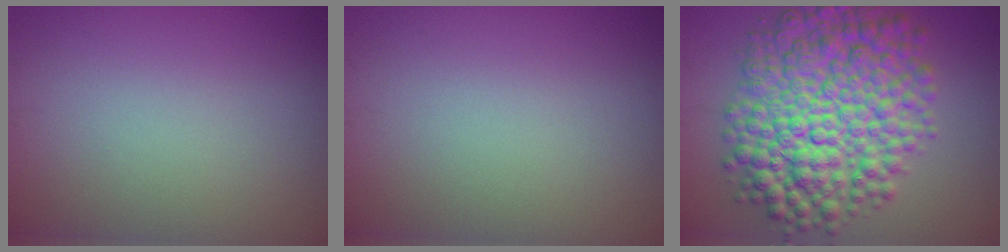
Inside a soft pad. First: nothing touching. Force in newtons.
{"total": 0.0}
{"total": 11.3, "press": 11.3, "slide": 0.1}